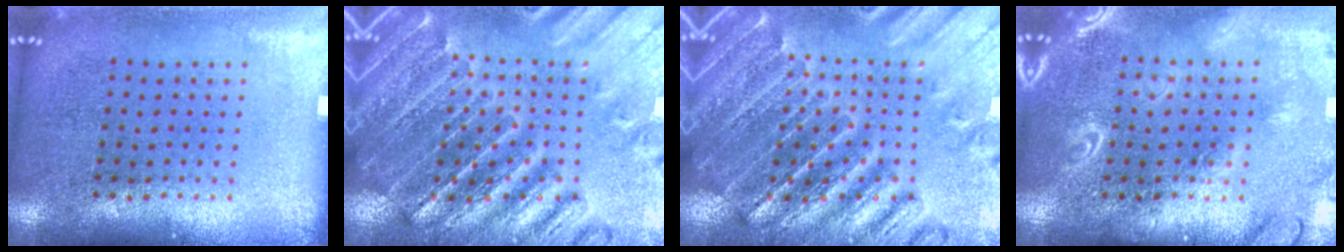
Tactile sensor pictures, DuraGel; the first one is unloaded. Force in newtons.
{"total": 2.7, "press": 2.7, "slide": 0.4}
{"total": 2.7, "press": 2.7, "slide": 0.4}
{"total": 2.1, "press": 2.1, "slide": 0.2}